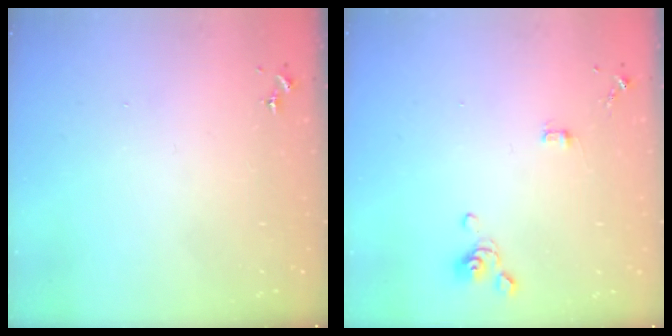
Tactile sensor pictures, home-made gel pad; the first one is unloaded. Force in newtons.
{"total": 4.4, "press": 4.0, "slide": 1.8}